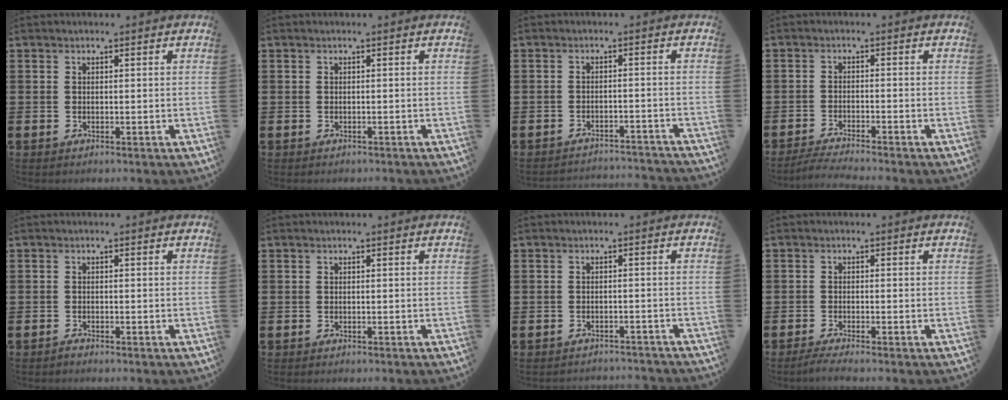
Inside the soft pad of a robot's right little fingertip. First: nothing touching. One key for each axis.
{"total": 0.0}
{"total": 2.0, "fx": -2.0, "fy": -0.1, "fz": -0.1, "tx": -0.004, "ty": 0.005, "tz": -0.044}
{"total": 2.1, "fx": -1.9, "fy": -0.2, "fz": 0.8, "tx": -0.012, "ty": 0.003, "tz": -0.038}
{"total": 0.6, "fx": -0.6, "fy": 0.0, "fz": 0.0, "tx": -0.003, "ty": -0.003, "tz": -0.012}
{"total": 0.0}
{"total": 1.3, "fx": -1.3, "fy": -0.1, "fz": -0.1, "tx": -0.003, "ty": 0.004, "tz": -0.028}
{"total": 1.4, "fx": -1.0, "fy": 0.0, "fz": 0.9, "tx": -0.015, "ty": -0.001, "tz": -0.018}